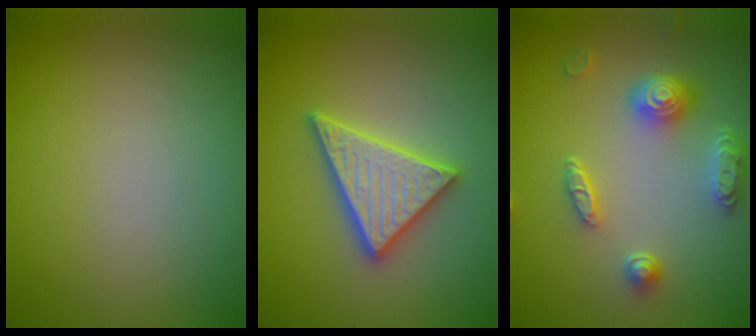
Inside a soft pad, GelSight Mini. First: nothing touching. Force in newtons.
{"total": 4.9, "press": 4.8, "slide": 0.6}
{"total": 4.8, "press": 3.9, "slide": 2.8}